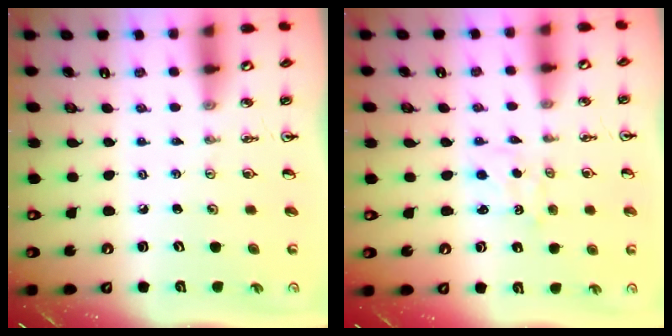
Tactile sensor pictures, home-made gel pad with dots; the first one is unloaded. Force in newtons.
{"total": 1.2, "press": 1.2, "slide": 0.2}